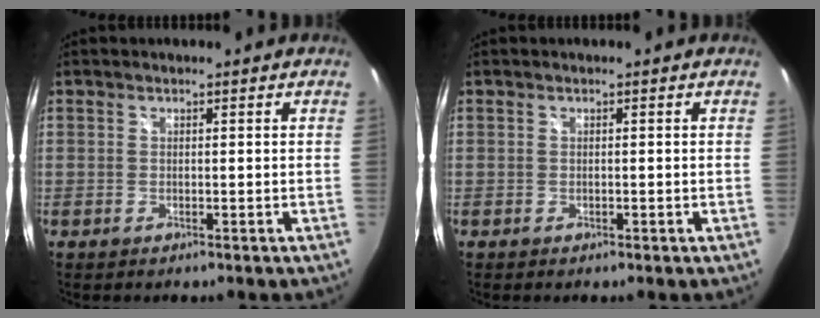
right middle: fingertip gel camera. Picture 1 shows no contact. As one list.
[{"total": 0.0}]